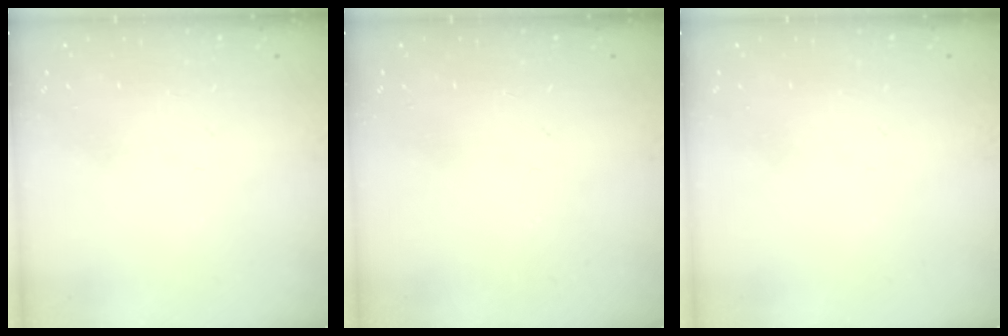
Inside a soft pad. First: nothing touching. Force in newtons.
{"total": 0.0}
{"total": 0.0}